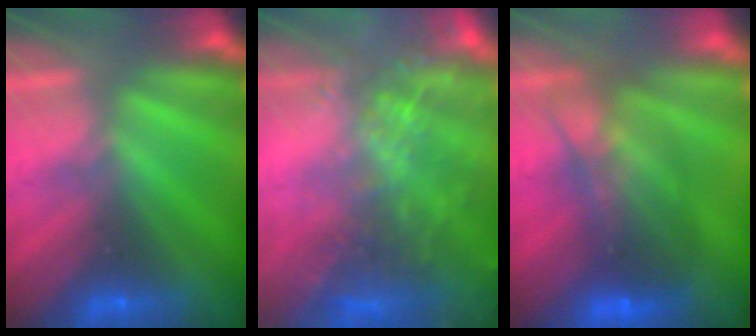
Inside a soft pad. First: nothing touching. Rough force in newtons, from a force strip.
{"total": 8.6}
{"total": 5.5}